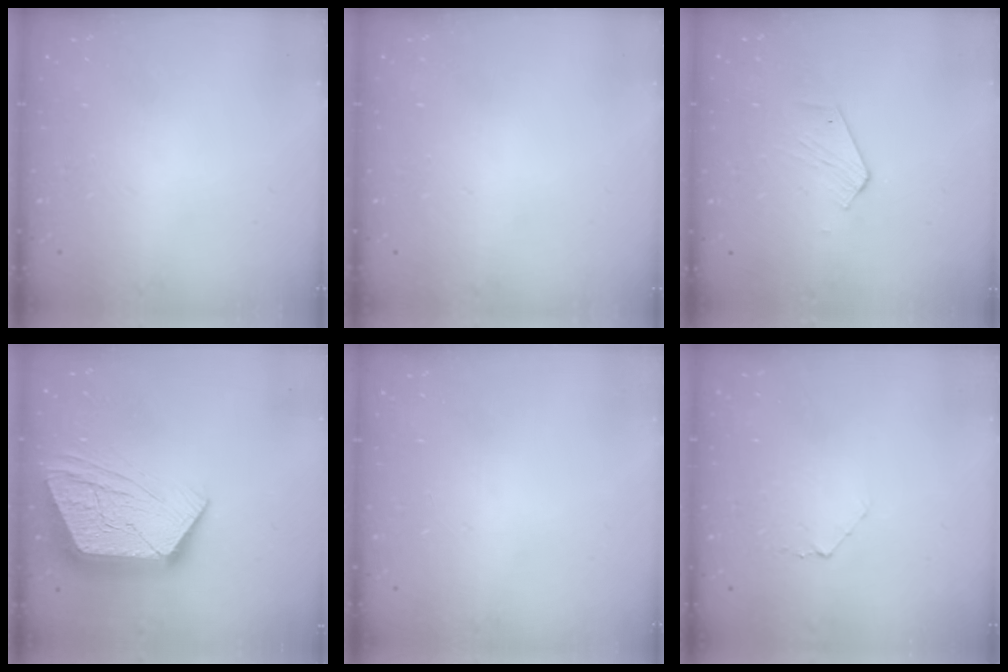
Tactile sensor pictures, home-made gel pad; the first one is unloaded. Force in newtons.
{"total": 0.0}
{"total": 2.8, "press": 2.8, "slide": 0.4}
{"total": 19.1, "press": 19.0, "slide": 1.6}
{"total": 0.0}
{"total": 3.8, "press": 3.8, "slide": 0.4}